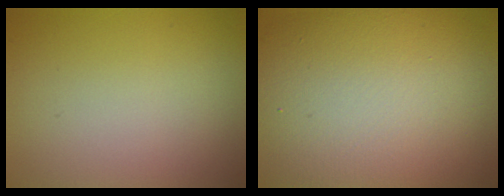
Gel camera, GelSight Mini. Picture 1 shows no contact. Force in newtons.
{"total": 14.7, "press": 14.6, "slide": 0.9}